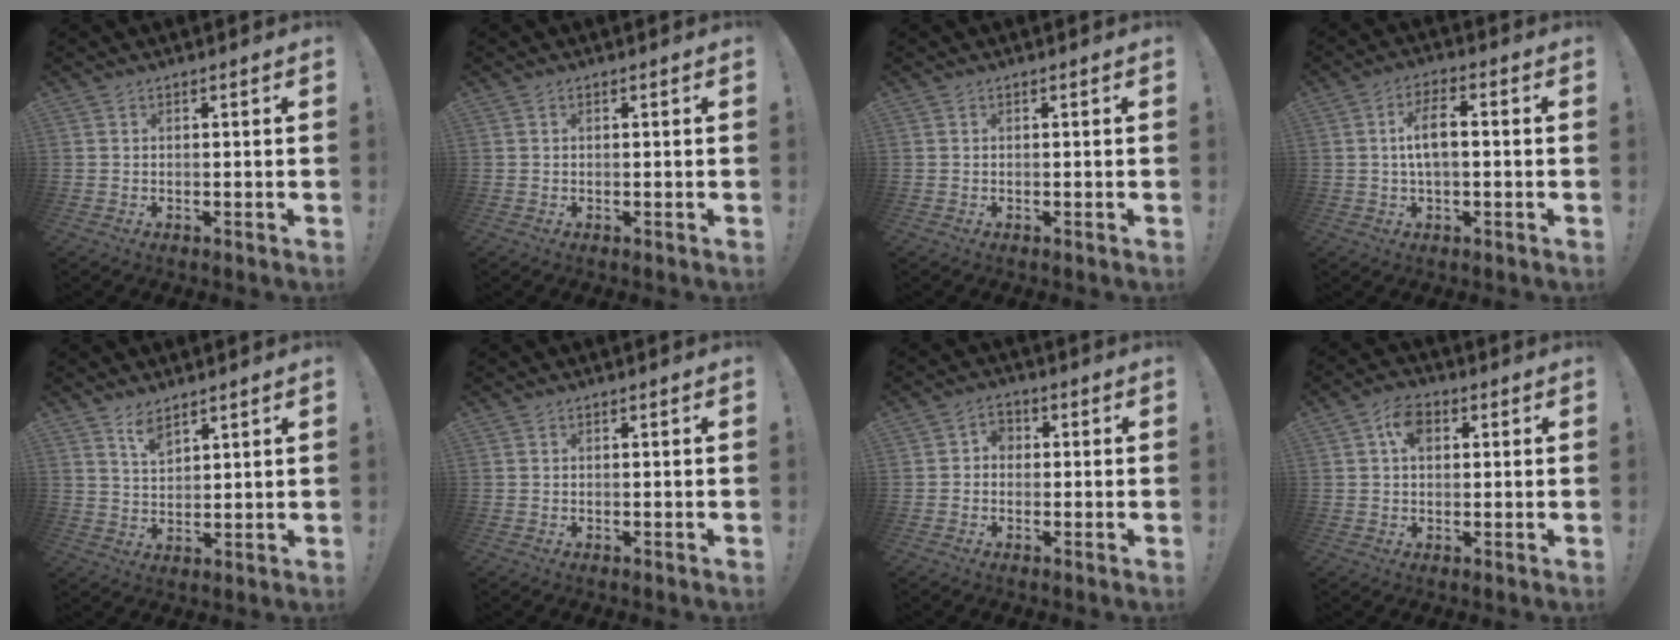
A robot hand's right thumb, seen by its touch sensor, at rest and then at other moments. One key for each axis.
{"total": 0.0}
{"total": 0.0}
{"total": 7.4, "fx": 0.5, "fy": 3.1, "fz": 6.7, "tx": -0.119, "ty": 0.007, "tz": 0.008}
{"total": 5.7, "fx": 4.5, "fy": 2.3, "fz": 2.7, "tx": -0.045, "ty": -0.028, "tz": 0.081}
{"total": 0.0}
{"total": 3.5, "fx": -0.6, "fy": 2.8, "fz": 1.9, "tx": -0.032, "ty": 0.010, "tz": -0.011}
{"total": 6.5, "fx": 1.8, "fy": 4.3, "fz": 4.5, "tx": -0.072, "ty": 0.008, "tz": 0.031}